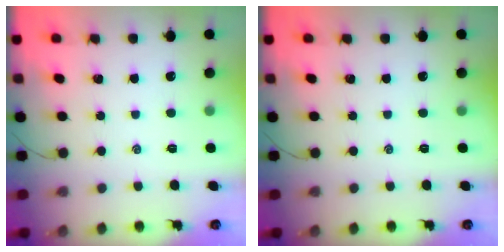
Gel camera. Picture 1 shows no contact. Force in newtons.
{"total": 0.0}